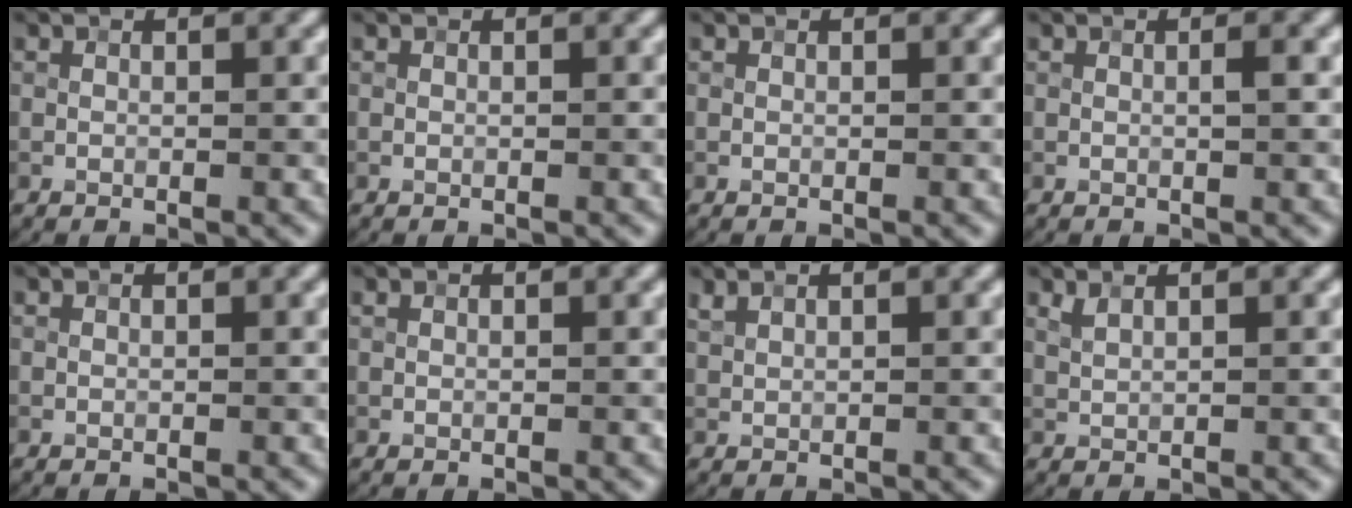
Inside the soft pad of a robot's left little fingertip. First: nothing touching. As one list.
[{"total": 0.0}, {"total": 0.0}, {"total": 0.7, "force": [0.0, 0.0, 0.7], "torque": [-0.012, 0.001, 0.001]}, {"total": 0.0}, {"total": 0.0}, {"total": 0.8, "force": [0.7, 0.2, 0.3], "torque": [-0.010, 0.001, 0.018]}, {"total": 0.9, "force": [0.7, 0.2, 0.5], "torque": [-0.014, 0.000, 0.017]}]